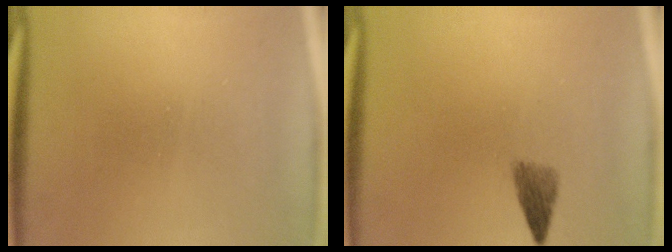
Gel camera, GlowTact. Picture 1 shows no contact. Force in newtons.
{"total": 2.2}